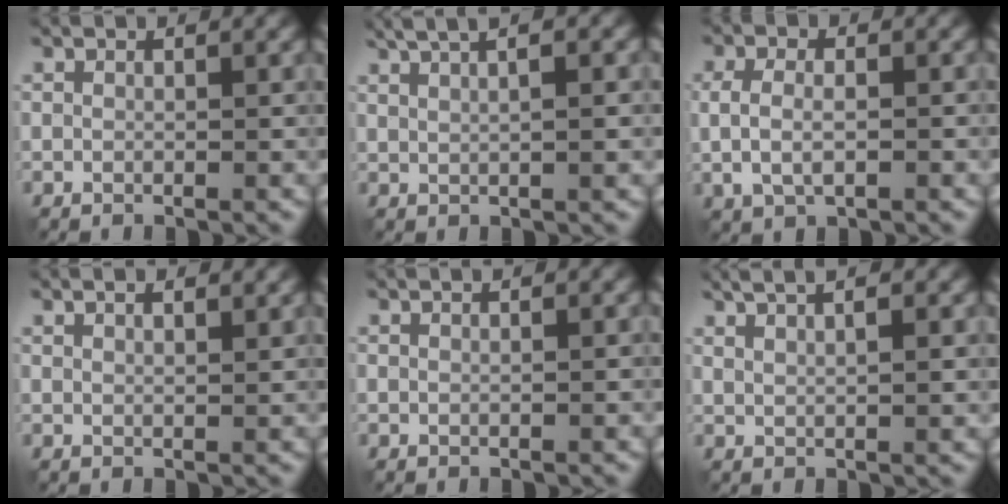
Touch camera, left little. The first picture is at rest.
{"total": 5.9, "force": [2.8, 2.2, 4.7], "torque": [-0.062, 0.024, 0.025]}
{"total": 3.2, "force": [-0.6, 1.9, 2.5], "torque": [-0.054, -0.002, -0.004]}
{"total": 3.3, "force": [2.2, 1.3, 2.2], "torque": [-0.013, 0.018, 0.009]}
{"total": 0.5, "force": [0.4, 0.1, 0.3], "torque": [-0.003, 0.000, 0.001]}
{"total": 5.1, "force": [3.0, 1.8, 3.7], "torque": [-0.041, 0.021, 0.027]}